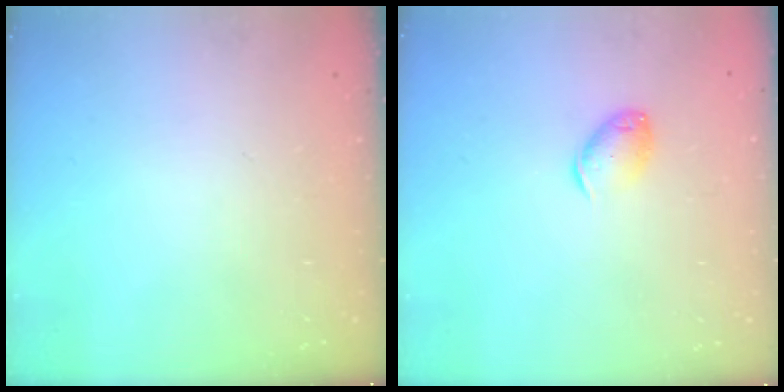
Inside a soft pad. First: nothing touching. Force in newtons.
{"total": 8.3, "press": 8.2, "slide": 0.7}